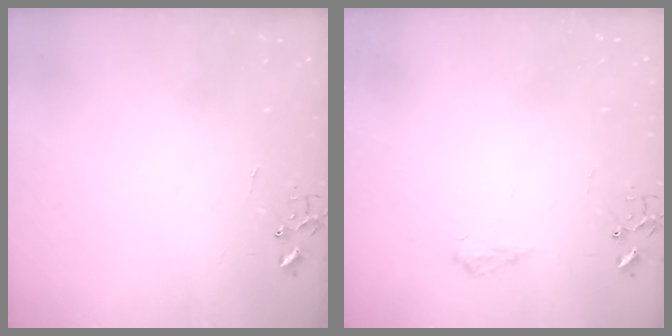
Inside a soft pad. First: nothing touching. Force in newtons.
{"total": 7.4, "press": 7.4, "slide": 0.9}